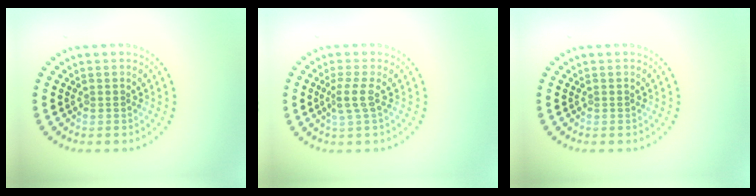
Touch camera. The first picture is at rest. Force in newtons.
{"total": 2.1, "press": 1.4, "slide": 1.5}
{"total": 0.0}